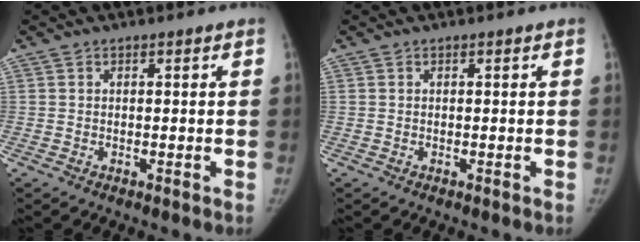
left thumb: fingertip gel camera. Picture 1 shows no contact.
{"total": 0.0}